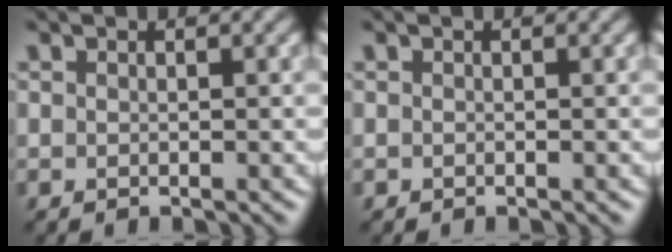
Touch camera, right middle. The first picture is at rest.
{"total": 0.0}